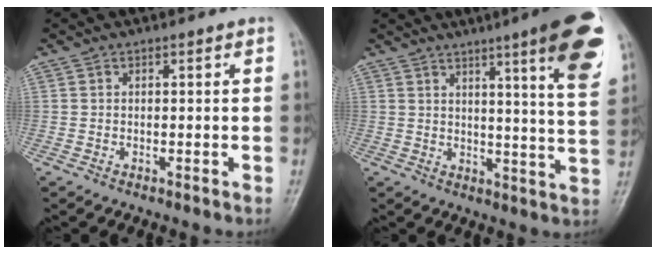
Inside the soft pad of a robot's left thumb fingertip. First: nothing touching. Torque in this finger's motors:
{"motor_torque": [2.98, 1.58, 1.90, -0.88, 0.42]}